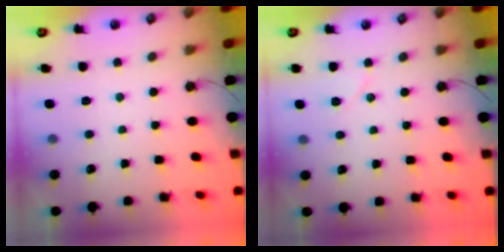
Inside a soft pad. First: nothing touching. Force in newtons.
{"total": 6.7, "press": 5.9, "slide": 3.3}